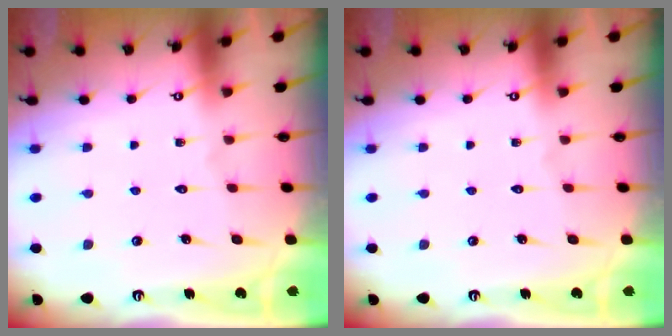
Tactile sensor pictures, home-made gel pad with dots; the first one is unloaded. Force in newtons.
{"total": 0.0}